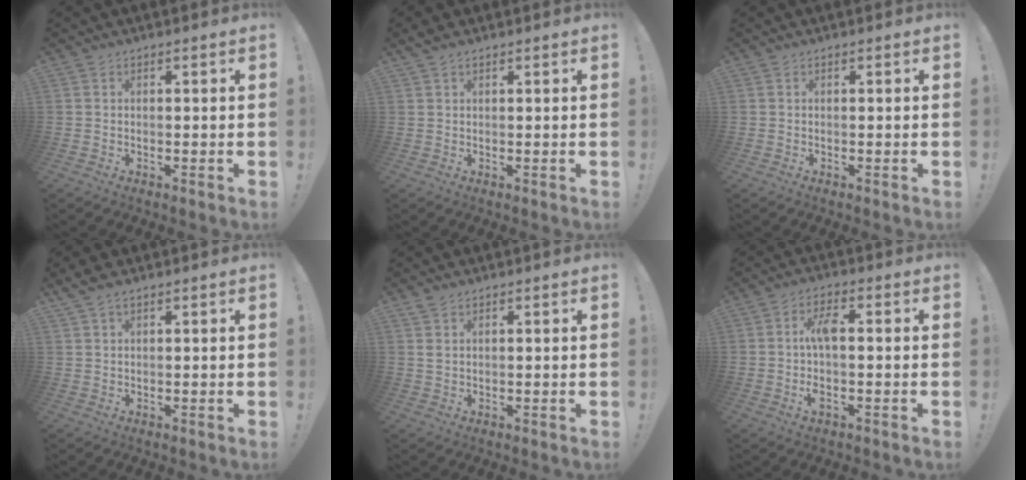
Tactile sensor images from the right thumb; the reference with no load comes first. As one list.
[{"total": 1.6, "force": [1.2, 0.7, 0.8], "torque": [-0.018, 0.000, 0.023]}, {"total": 0.0}, {"total": 2.4, "force": [1.7, 0.9, 1.4], "torque": [-0.030, -0.002, 0.033]}, {"total": 2.0, "force": [1.4, 0.9, 1.2], "torque": [-0.016, -0.002, 0.025]}, {"total": 6.8, "force": [0.1, 2.1, 6.4], "torque": [-0.118, -0.003, -0.003]}]